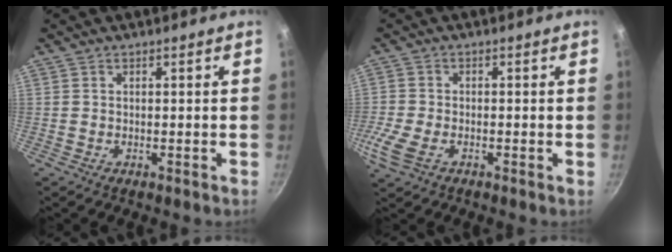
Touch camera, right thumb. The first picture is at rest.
{"total": 5.8, "force": [-2.4, 3.0, 4.4], "torque": [-0.106, -0.004, -0.056]}